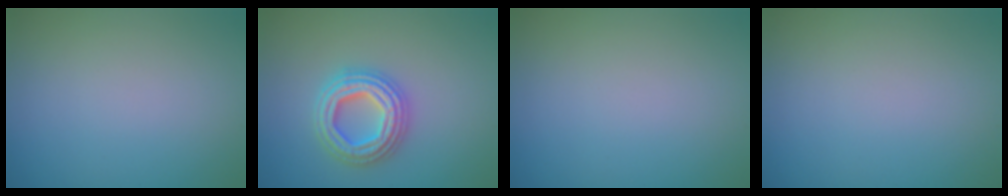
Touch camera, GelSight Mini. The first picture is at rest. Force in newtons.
{"total": 4.7, "press": 4.7, "slide": 0.7}
{"total": 0.0}
{"total": 0.0}